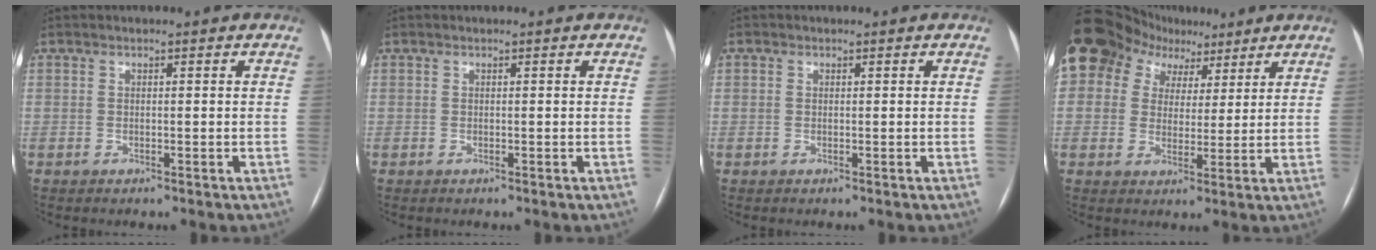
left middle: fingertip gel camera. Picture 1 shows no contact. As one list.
[{"total": 0.0}, {"total": 0.0}, {"total": 16.6, "force": [9.6, 12.1, 6.1], "torque": [-0.147, 0.073, 0.168]}]